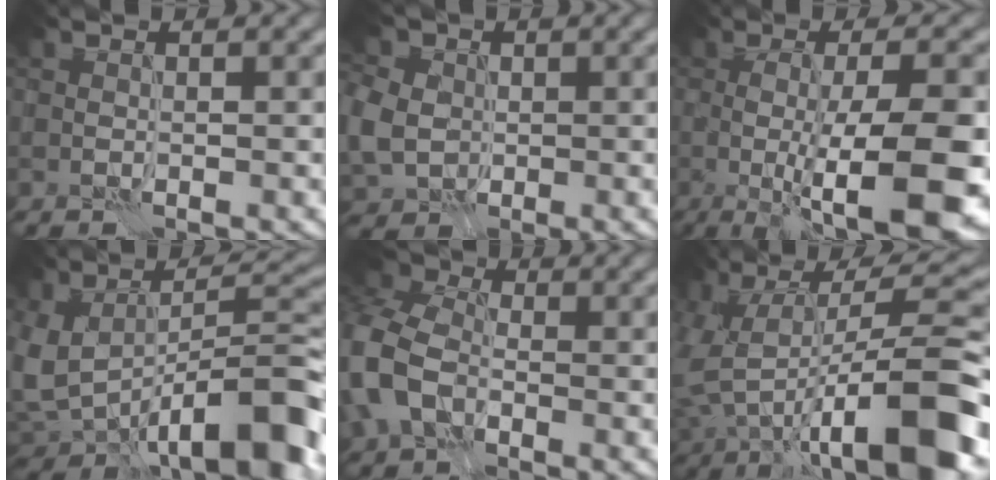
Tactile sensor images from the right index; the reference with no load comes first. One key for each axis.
{"total": 5.2, "fx": 0.1, "fy": 4.5, "fz": 2.6, "tx": -0.082, "ty": 0.005, "tz": -0.002}
{"total": 11.2, "fx": -2.6, "fy": 2.7, "fz": 10.6, "tx": -0.145, "ty": -0.007, "tz": -0.038}
{"total": 12.6, "fx": -4.8, "fy": 5.9, "fz": 10.1, "tx": -0.158, "ty": -0.015, "tz": -0.070}
{"total": 7.9, "fx": -2.3, "fy": 5.6, "fz": 5.1, "tx": -0.147, "ty": -0.001, "tz": -0.062}
{"total": 13.9, "fx": -4.1, "fy": 5.1, "fz": 12.3, "tx": -0.199, "ty": 0.012, "tz": -0.055}